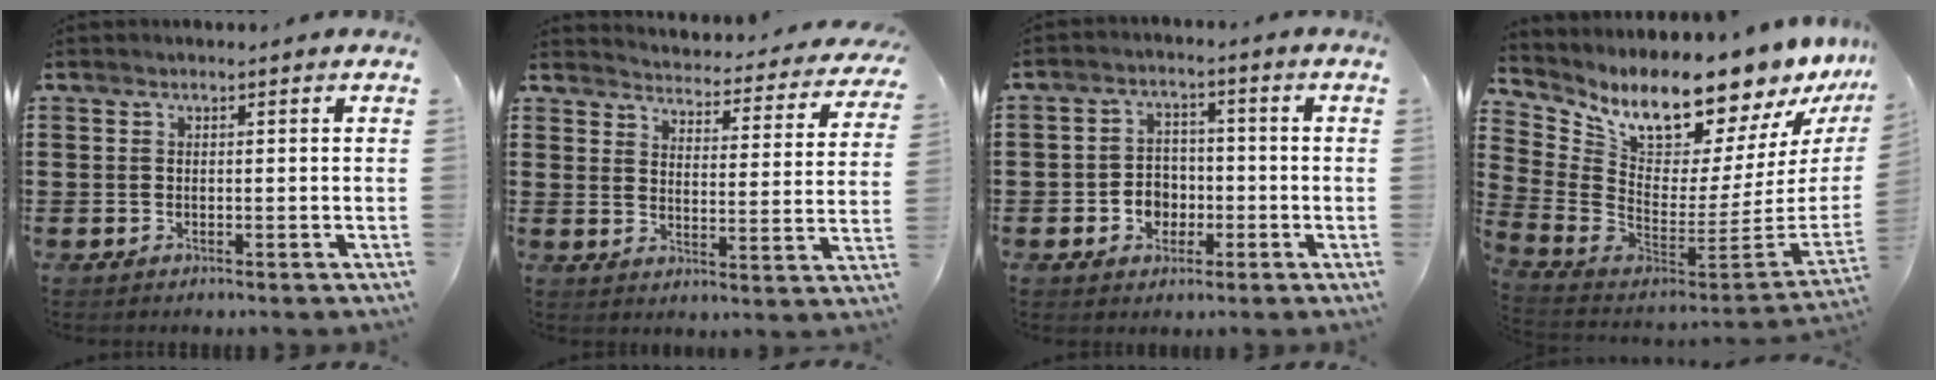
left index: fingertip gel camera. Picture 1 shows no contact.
{"total": 3.5, "force": [3.5, -0.3, 0.2], "torque": [-0.019, -0.040, 0.052]}
{"total": 4.2, "force": [-1.5, 3.5, 1.7], "torque": [-0.041, 0.007, -0.032]}
{"total": 11.7, "force": [10.4, 2.3, 4.9], "torque": [-0.113, -0.105, 0.173]}